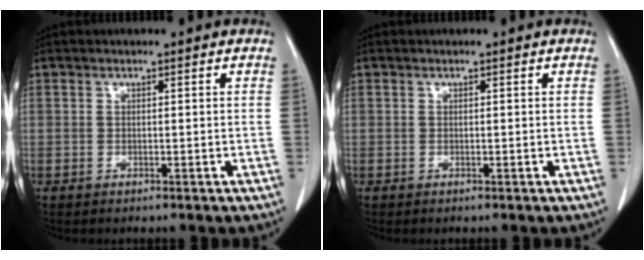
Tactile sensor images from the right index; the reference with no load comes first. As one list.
[{"total": 0.0}]